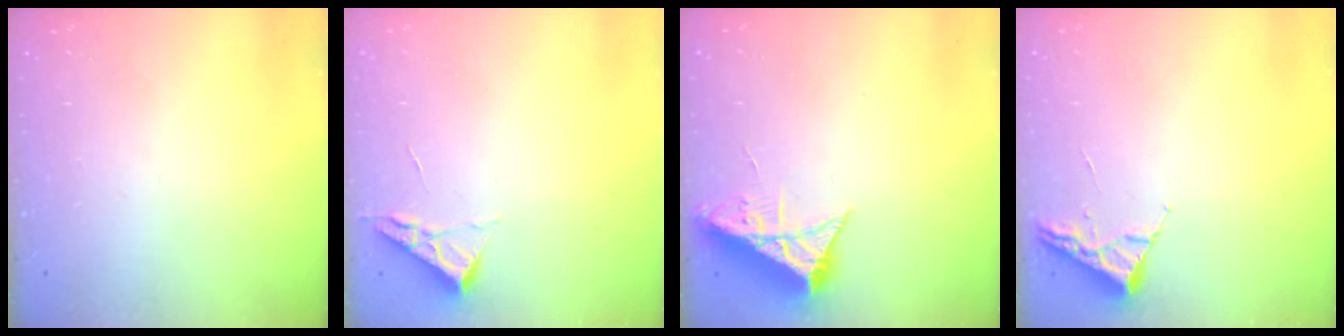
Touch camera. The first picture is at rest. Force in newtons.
{"total": 3.5, "press": 3.4, "slide": 0.5}
{"total": 7.3, "press": 7.3, "slide": 0.2}
{"total": 2.6, "press": 2.6, "slide": 0.3}